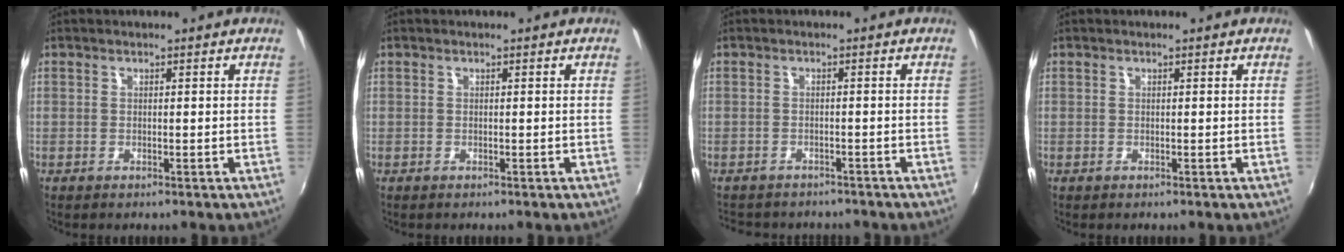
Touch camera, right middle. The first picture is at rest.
{"total": 0.0}
{"total": 6.7, "force": [-5.9, 2.5, 2.0], "torque": [-0.051, -0.015, -0.086]}
{"total": 0.0}